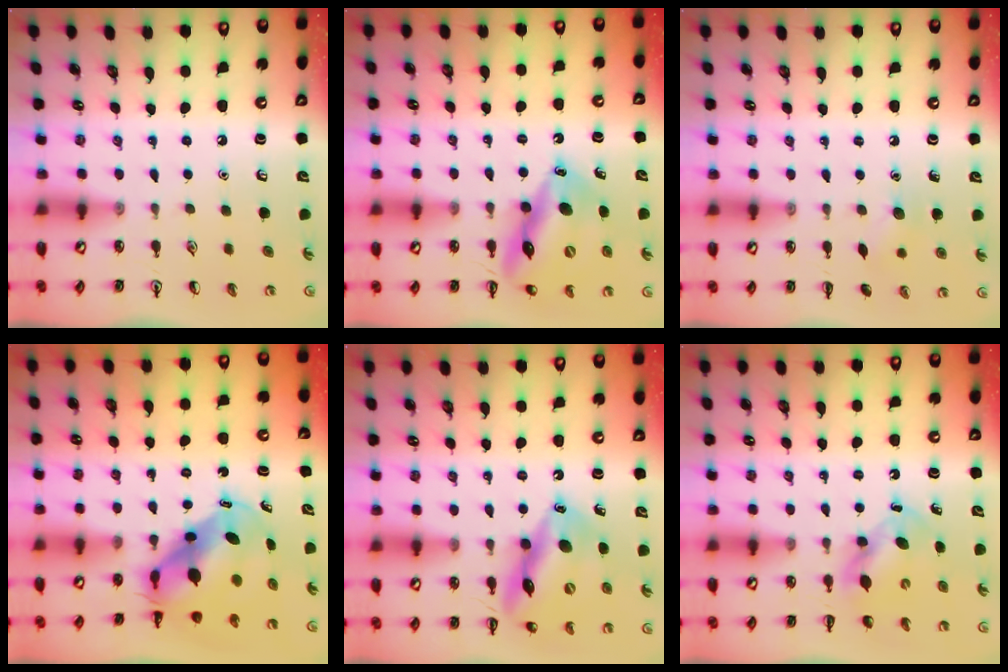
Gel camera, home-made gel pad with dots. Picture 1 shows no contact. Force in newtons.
{"total": 15.9, "press": 15.2, "slide": 4.7}
{"total": 7.4, "press": 7.1, "slide": 1.8}
{"total": 7.6, "press": 7.1, "slide": 2.5}
{"total": 15.9, "press": 15.5, "slide": 3.1}
{"total": 5.9, "press": 5.8, "slide": 0.5}